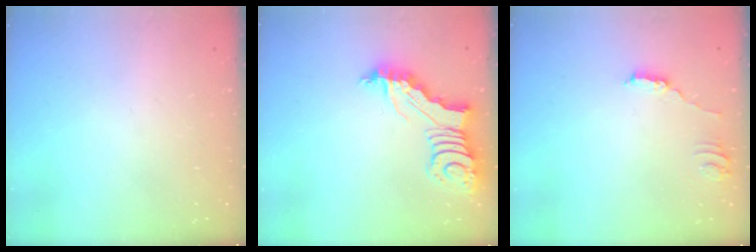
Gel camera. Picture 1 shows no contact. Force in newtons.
{"total": 5.8, "press": 5.8, "slide": 0.5}
{"total": 2.5, "press": 2.5, "slide": 0.2}